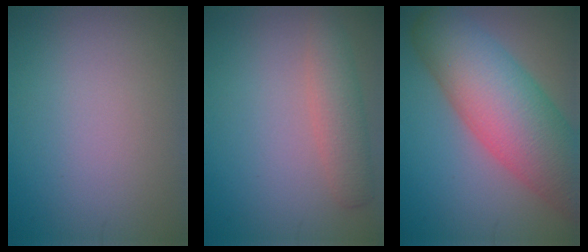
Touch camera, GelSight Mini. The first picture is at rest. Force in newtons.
{"total": 2.7, "press": 2.7, "slide": 0.1}
{"total": 11.0, "press": 11.0, "slide": 0.5}